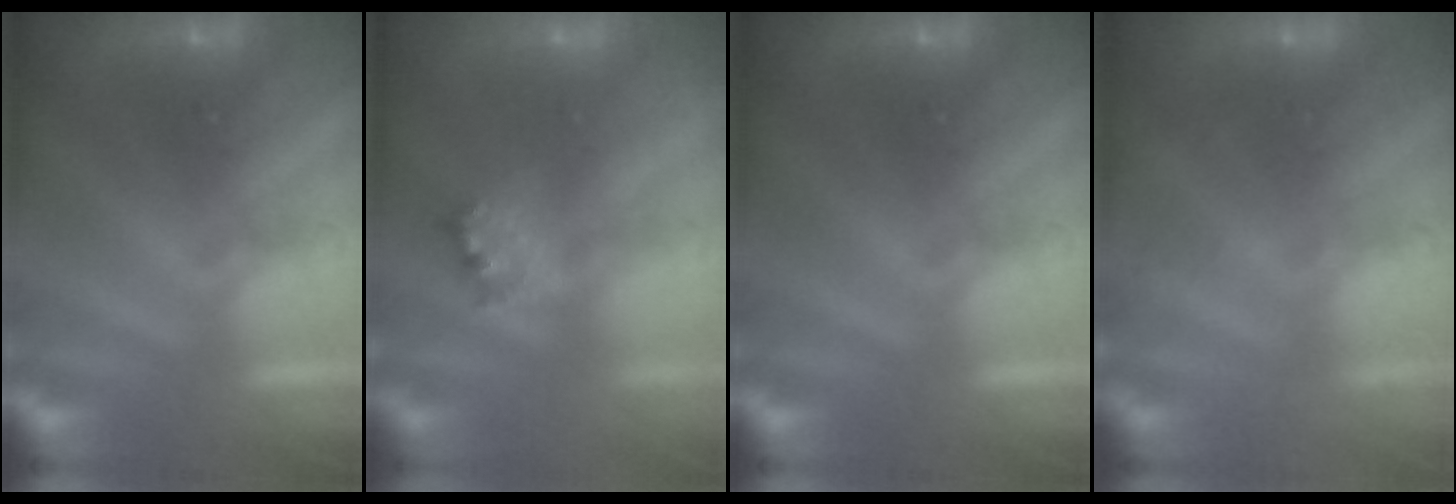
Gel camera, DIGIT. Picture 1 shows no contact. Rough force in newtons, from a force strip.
{"total": 2.4}
{"total": 0.0}
{"total": 2.1}